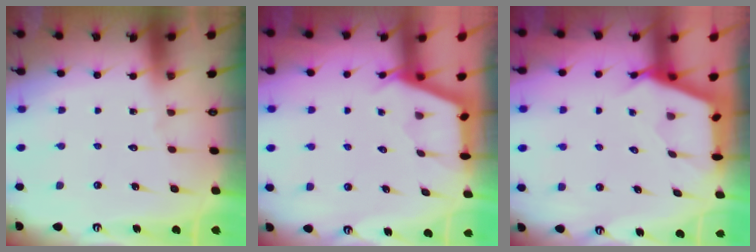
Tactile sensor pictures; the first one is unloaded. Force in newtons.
{"total": 2.9, "press": 2.9, "slide": 0.3}
{"total": 2.7, "press": 2.7, "slide": 0.3}